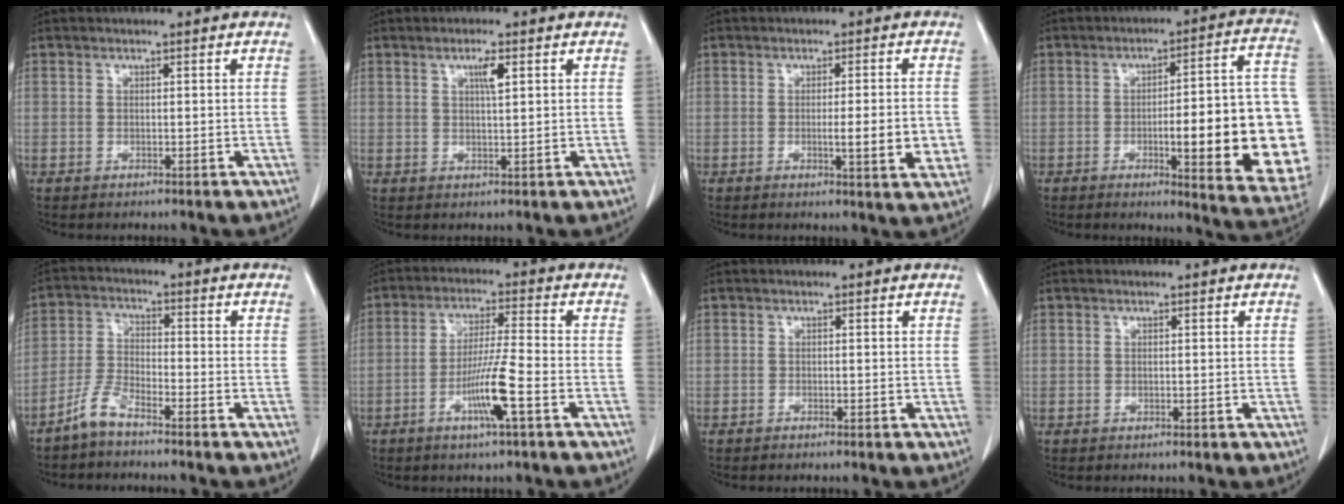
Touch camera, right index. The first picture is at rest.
{"total": 2.6, "force": [1.1, 0.2, 2.4], "torque": [-0.041, -0.001, 0.018]}
{"total": 6.1, "force": [-1.0, 0.4, 6.0], "torque": [-0.081, -0.008, -0.013]}
{"total": 21.9, "force": [-3.6, 3.4, 21.3], "torque": [-0.186, 0.023, -0.032]}
{"total": 4.9, "force": [-4.1, 0.9, 2.5], "torque": [-0.065, -0.006, -0.087]}
{"total": 8.0, "force": [-3.2, -0.5, 7.3], "torque": [-0.140, -0.008, -0.062]}
{"total": 0.7, "force": [-0.6, 0.0, 0.2], "torque": [-0.012, -0.003, -0.009]}
{"total": 0.0}